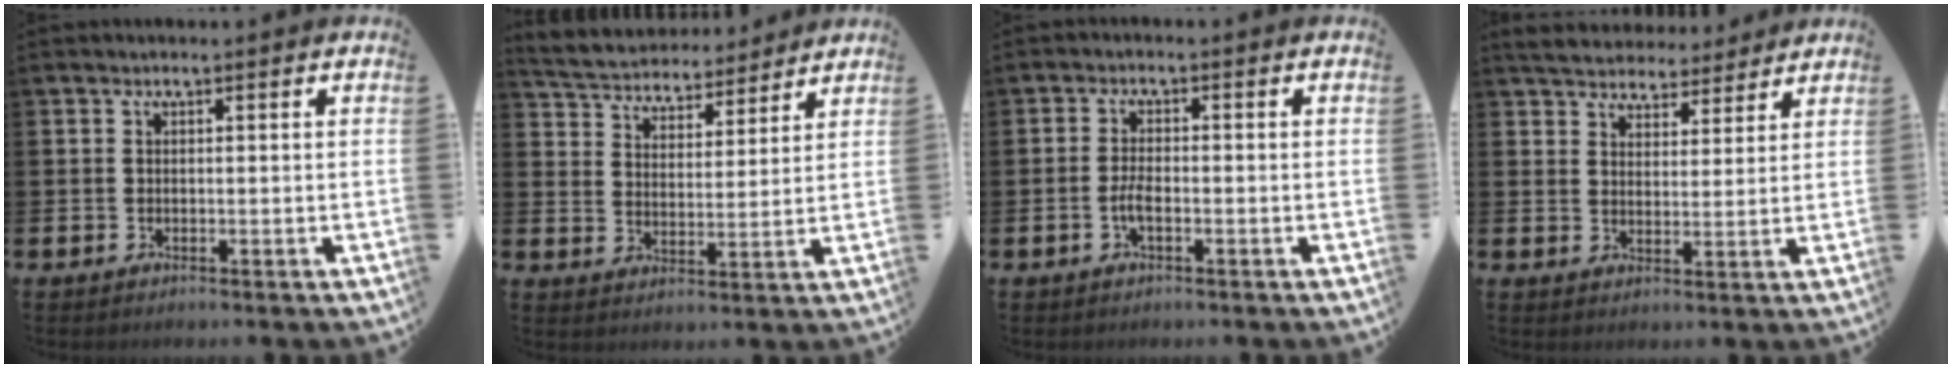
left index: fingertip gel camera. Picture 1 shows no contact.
{"total": 4.6, "force": [4.5, 1.3, -0.2], "torque": [-0.029, -0.037, 0.075]}
{"total": 2.4, "force": [-0.8, 0.8, 2.1], "torque": [-0.052, 0.003, -0.017]}
{"total": 4.9, "force": [4.7, 1.3, -0.1], "torque": [-0.020, -0.031, 0.084]}